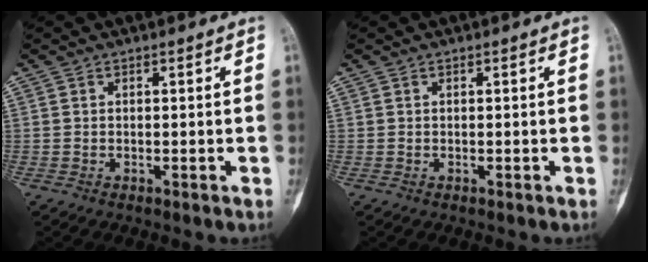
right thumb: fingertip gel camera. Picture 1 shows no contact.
{"total": 0.0}